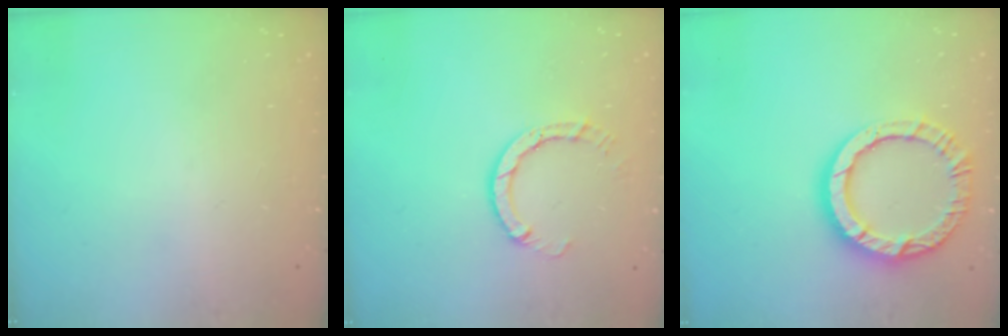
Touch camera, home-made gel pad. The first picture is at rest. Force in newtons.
{"total": 4.5, "press": 4.5, "slide": 0.3}
{"total": 12.7, "press": 12.6, "slide": 1.2}